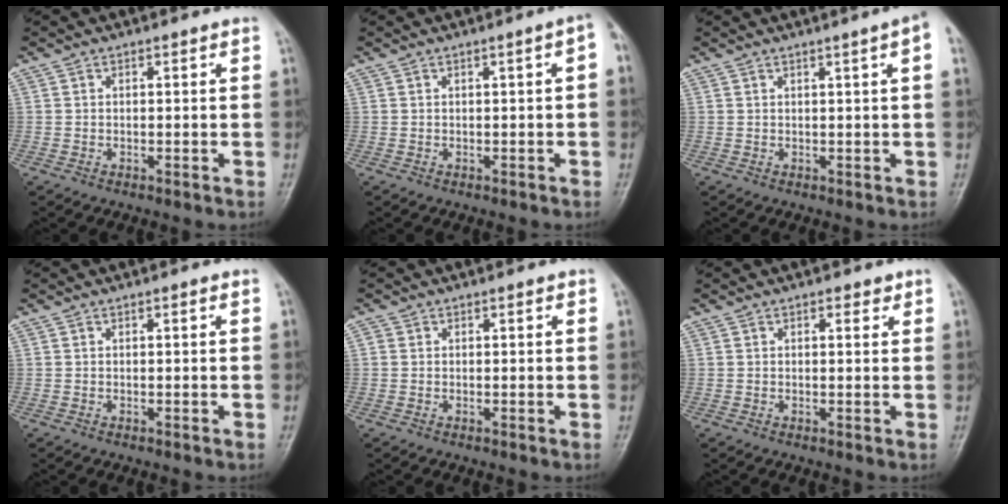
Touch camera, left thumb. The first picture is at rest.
{"total": 2.2, "force": [-0.1, 0.4, 2.1], "torque": [-0.019, 0.014, -0.004]}
{"total": 2.9, "force": [1.0, -0.6, 2.7], "torque": [-0.037, 0.001, 0.015]}
{"total": 0.0}
{"total": 0.8, "force": [0.2, 0.7, 0.3], "torque": [0.006, 0.001, 0.001]}
{"total": 1.3, "force": [0.8, 0.8, 0.7], "torque": [0.002, -0.001, 0.007]}